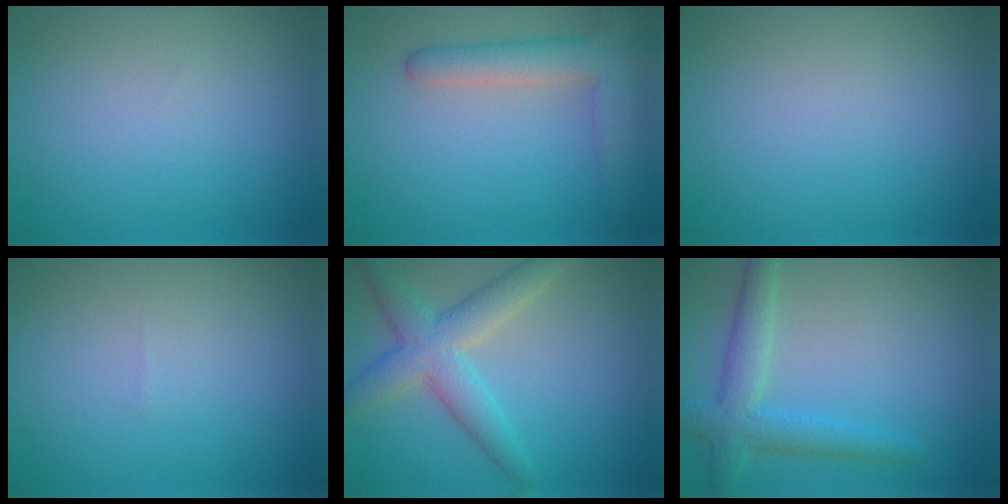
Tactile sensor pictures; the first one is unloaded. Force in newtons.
{"total": 4.1, "press": 4.1, "slide": 0.3}
{"total": 0.0}
{"total": 0.0}
{"total": 4.9, "press": 4.9, "slide": 0.1}
{"total": 3.8, "press": 3.8, "slide": 0.1}